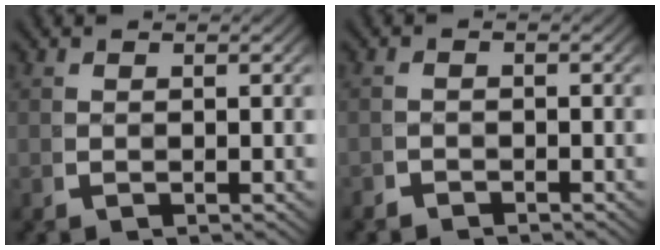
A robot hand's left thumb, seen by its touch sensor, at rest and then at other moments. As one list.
[{"total": 1.6, "force": [-1.5, 0.4, -0.1], "torque": [0.003, -0.010, -0.027]}]